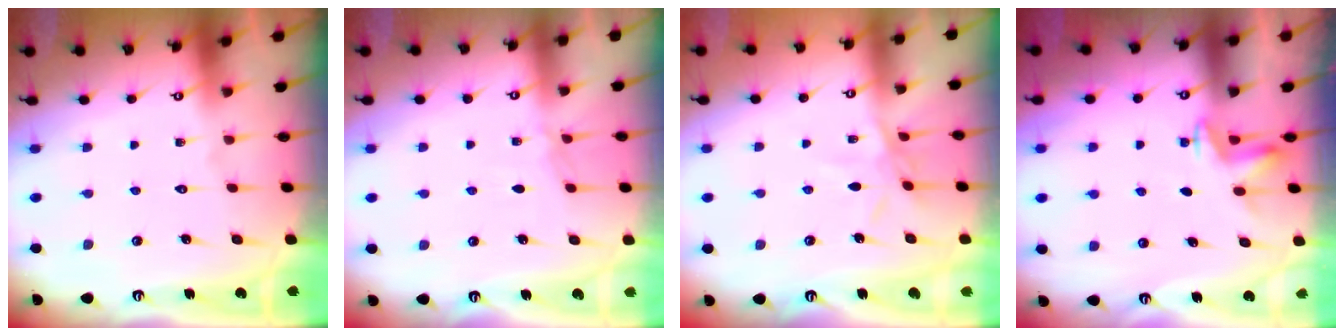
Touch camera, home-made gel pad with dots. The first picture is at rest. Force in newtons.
{"total": 4.3, "press": 4.2, "slide": 0.6}
{"total": 6.8, "press": 6.8, "slide": 0.5}
{"total": 3.0, "press": 2.9, "slide": 0.8}